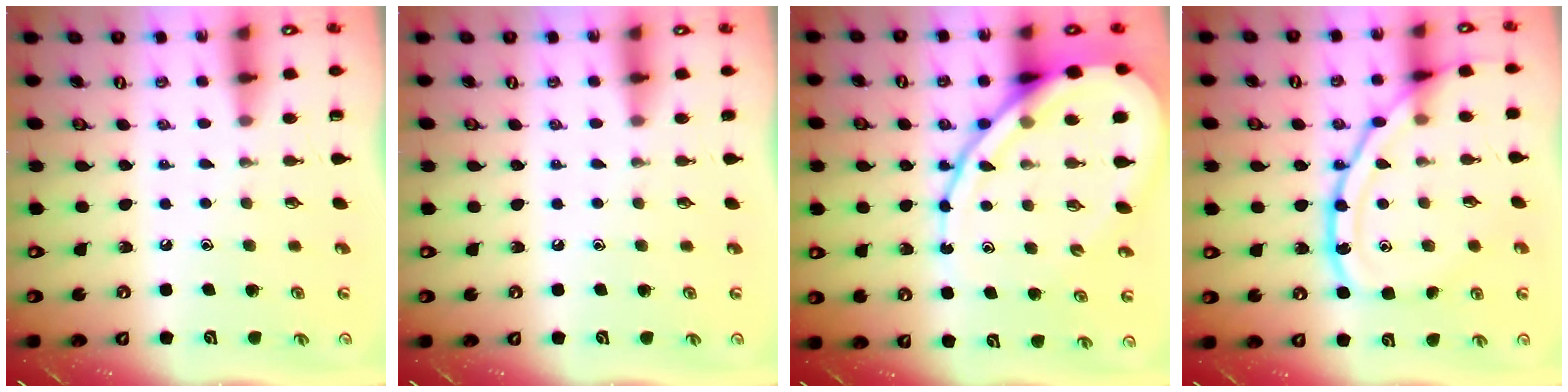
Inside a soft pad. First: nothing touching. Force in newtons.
{"total": 0.0}
{"total": 18.7, "press": 18.6, "slide": 2.1}
{"total": 15.3, "press": 15.3, "slide": 0.4}